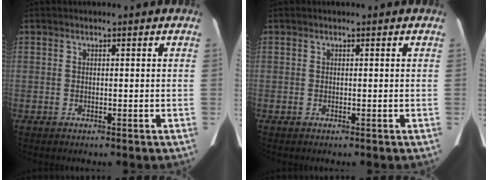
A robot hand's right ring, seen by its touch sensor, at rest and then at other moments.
{"total": 0.0}